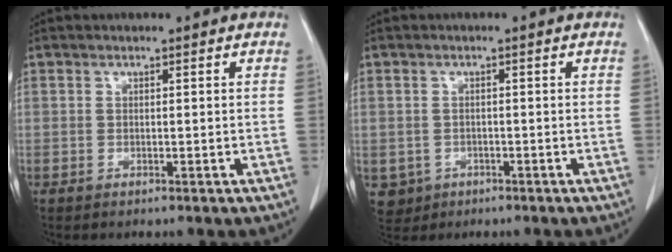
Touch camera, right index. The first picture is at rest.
{"total": 3.8, "force": [-1.4, 3.5, 0.5], "torque": [-0.006, 0.004, -0.017]}